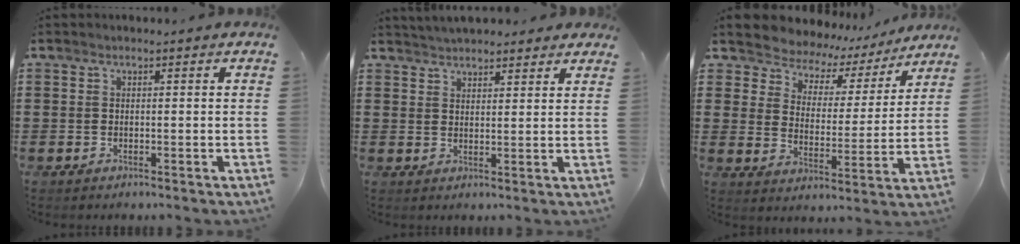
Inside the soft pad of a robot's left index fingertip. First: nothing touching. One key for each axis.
{"total": 3.4, "fx": 3.3, "fy": 0.7, "fz": 0.2, "tx": -0.013, "ty": -0.003, "tz": 0.063}
{"total": 5.4, "fx": 5.1, "fy": 1.9, "fz": 0.2, "tx": -0.041, "ty": -0.038, "tz": 0.085}